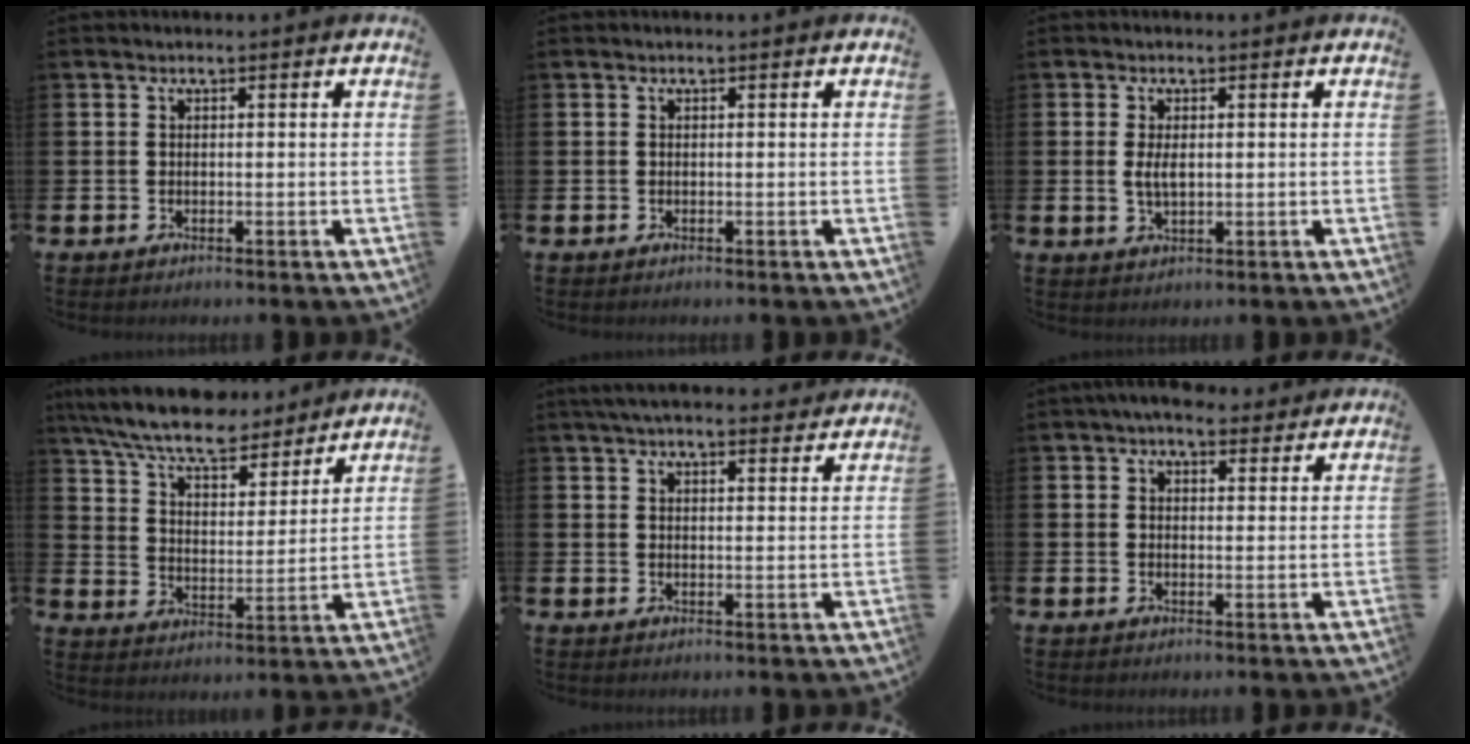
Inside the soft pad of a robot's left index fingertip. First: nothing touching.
{"total": 0.0}
{"total": 2.7, "force": [0.4, 1.2, 2.4], "torque": [-0.039, 0.000, 0.002]}
{"total": 9.0, "force": [8.2, 1.7, 3.2], "torque": [-0.094, -0.049, 0.145]}
{"total": 4.5, "force": [4.2, 0.7, 1.5], "torque": [-0.034, -0.012, 0.077]}
{"total": 4.8, "force": [4.2, 1.8, 1.2], "torque": [-0.018, -0.015, 0.076]}